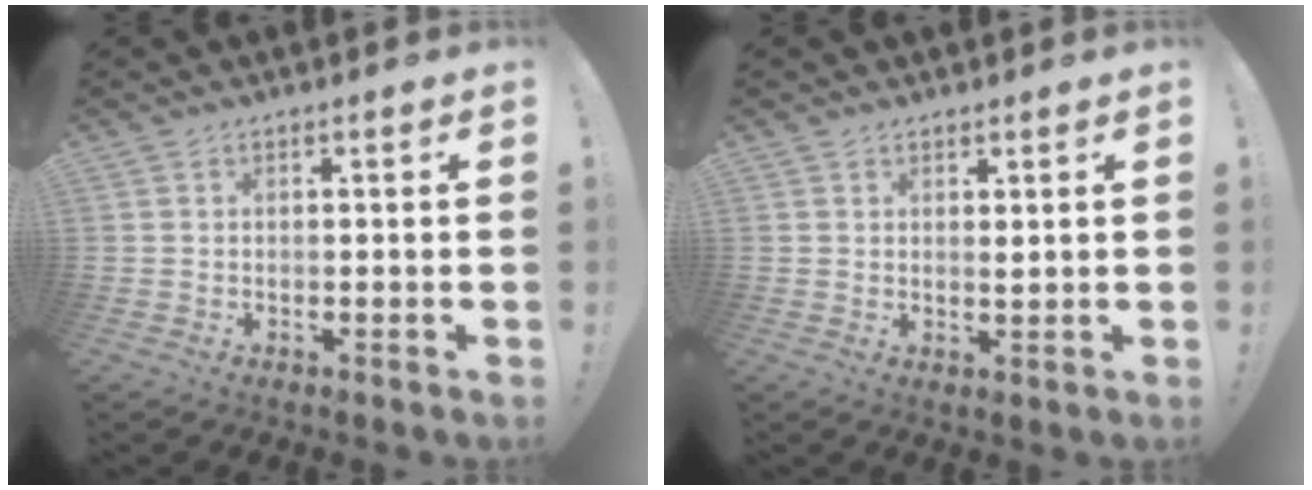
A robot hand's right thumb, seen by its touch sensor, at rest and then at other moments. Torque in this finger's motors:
{"motor_torque": [0.08, 0.01, -0.07, 0.29, -0.04]}